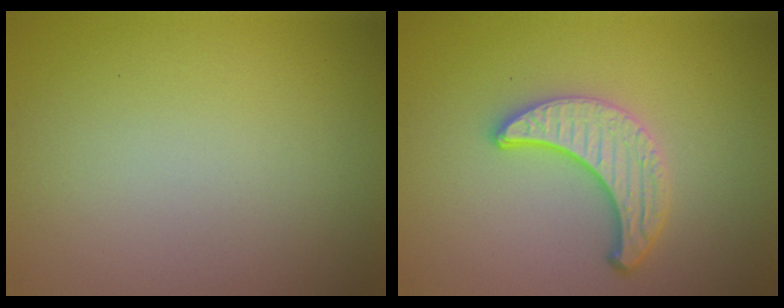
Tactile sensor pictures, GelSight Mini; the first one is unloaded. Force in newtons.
{"total": 3.6, "press": 3.2, "slide": 1.6}